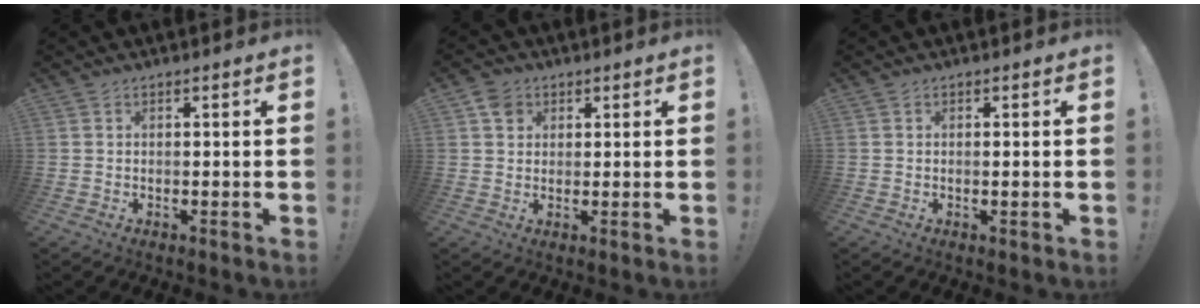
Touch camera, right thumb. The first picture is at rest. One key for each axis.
{"total": 4.2, "fx": 1.9, "fy": 3.6, "fz": 1.1, "tx": -0.009, "ty": -0.003, "tz": 0.035}
{"total": 0.8, "fx": -0.1, "fy": -0.2, "fz": 0.8, "tx": -0.013, "ty": -0.001, "tz": -0.002}